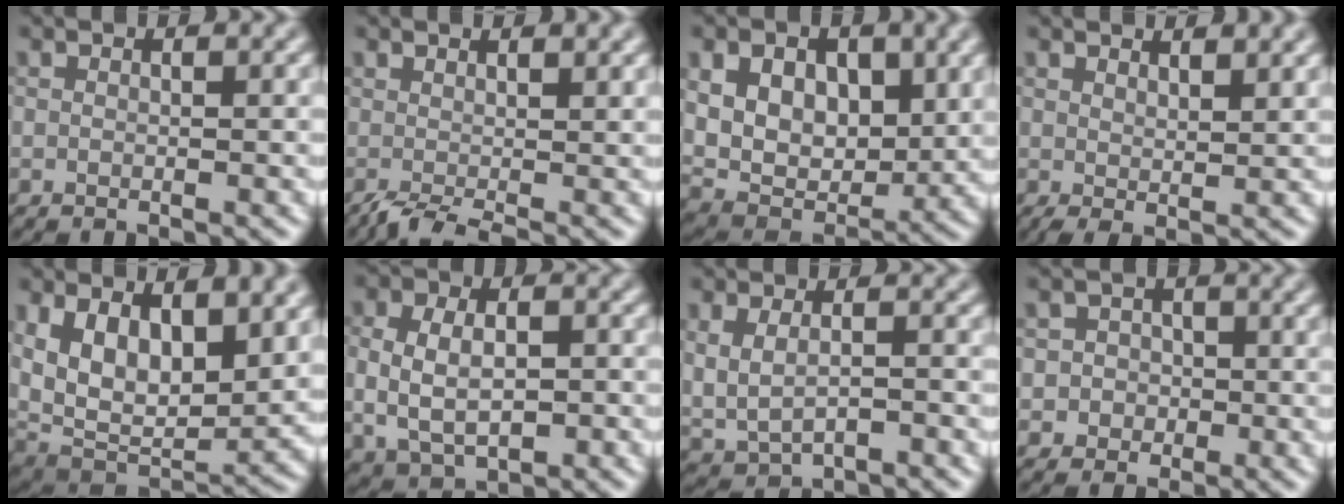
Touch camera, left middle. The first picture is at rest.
{"total": 2.3, "force": [-0.3, 0.7, 2.1], "torque": [-0.025, -0.001, -0.014]}
{"total": 8.3, "force": [2.4, 5.8, 5.5], "torque": [-0.108, -0.005, 0.041]}
{"total": 2.5, "force": [1.7, 0.7, 1.7], "torque": [-0.026, 0.000, 0.032]}
{"total": 11.6, "force": [3.1, 6.4, 9.2], "torque": [-0.179, -0.022, 0.067]}
{"total": 6.4, "force": [-0.3, 4.4, 4.7], "torque": [-0.078, 0.001, -0.001]}
{"total": 3.5, "force": [-0.1, 2.4, 2.5], "torque": [-0.053, -0.011, 0.008]}
{"total": 2.5, "force": [-0.4, 2.5, 0.4], "torque": [0.016, 0.006, -0.023]}